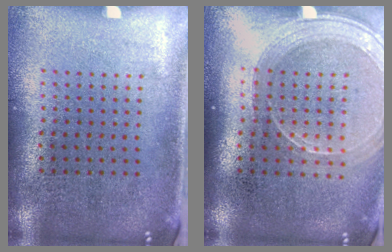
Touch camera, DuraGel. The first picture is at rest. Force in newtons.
{"total": 1.9, "press": 1.8, "slide": 0.8}